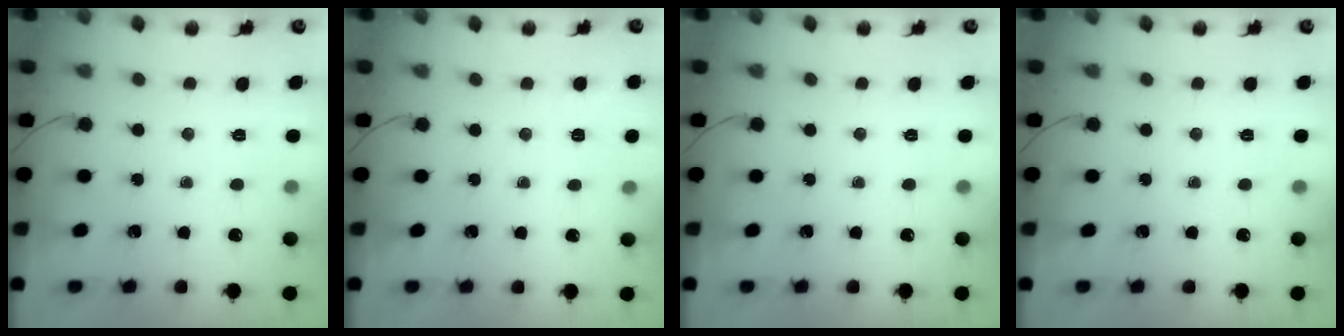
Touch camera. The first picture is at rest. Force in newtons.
{"total": 2.8, "press": 2.2, "slide": 1.8}
{"total": 0.0}
{"total": 0.0}